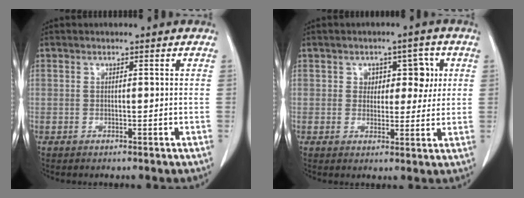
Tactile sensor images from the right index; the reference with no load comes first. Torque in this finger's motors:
{"motor_torque": [0.10, 0.09, 0.05, 0.02]}